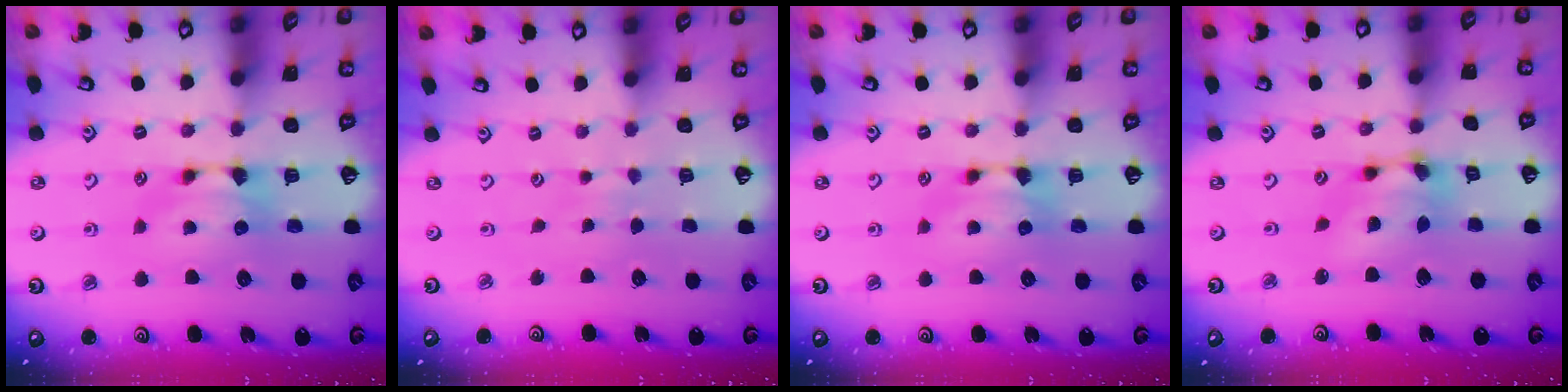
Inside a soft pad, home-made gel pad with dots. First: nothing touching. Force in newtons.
{"total": 4.0, "press": 4.0, "slide": 0.1}
{"total": 0.0}
{"total": 6.4, "press": 6.1, "slide": 2.1}